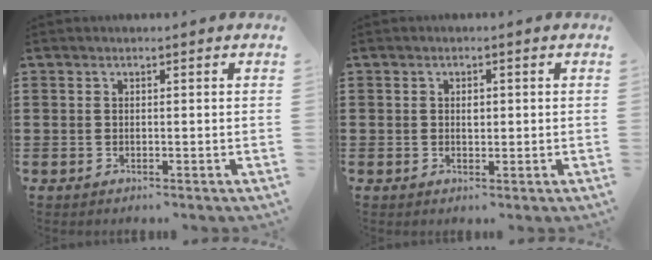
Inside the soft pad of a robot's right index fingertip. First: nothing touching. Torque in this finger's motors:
{"motor_torque": [2.14, 0.00, 0.04, 0.00]}